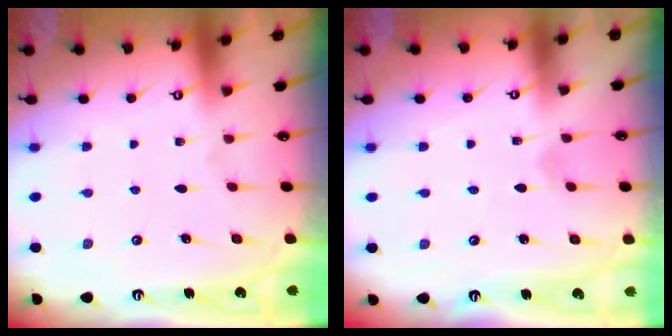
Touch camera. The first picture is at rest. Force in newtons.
{"total": 0.7, "press": 0.7, "slide": 0.1}